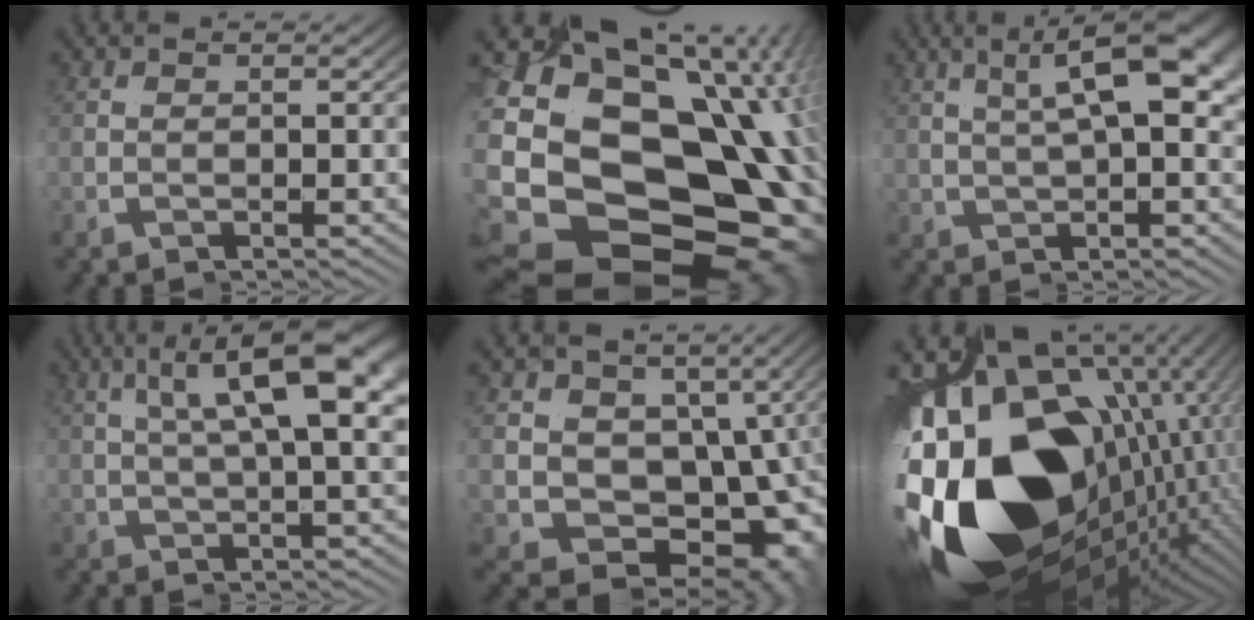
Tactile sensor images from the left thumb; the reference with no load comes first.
{"total": 25.0, "force": [-4.1, 17.5, 17.4], "torque": [-0.331, -0.061, -0.051]}
{"total": 5.7, "force": [1.0, -0.1, 5.6], "torque": [-0.071, 0.034, 0.009]}
{"total": 7.2, "force": [2.6, -0.4, 6.7], "torque": [-0.067, 0.054, 0.017]}
{"total": 15.1, "force": [-0.7, 11.8, 9.4], "torque": [-0.171, -0.021, -0.019]}
{"total": 30.7, "force": [-8.2, 15.9, 25.0], "torque": [-0.445, -0.068, -0.092]}